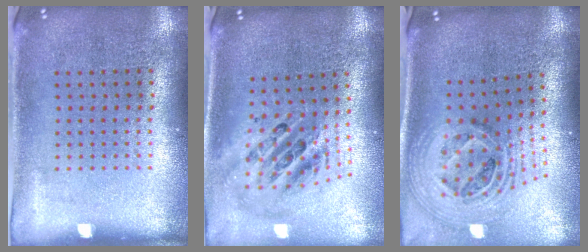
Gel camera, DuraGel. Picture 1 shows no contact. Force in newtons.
{"total": 2.4, "press": 1.7, "slide": 1.6}
{"total": 2.6, "press": 1.8, "slide": 1.9}